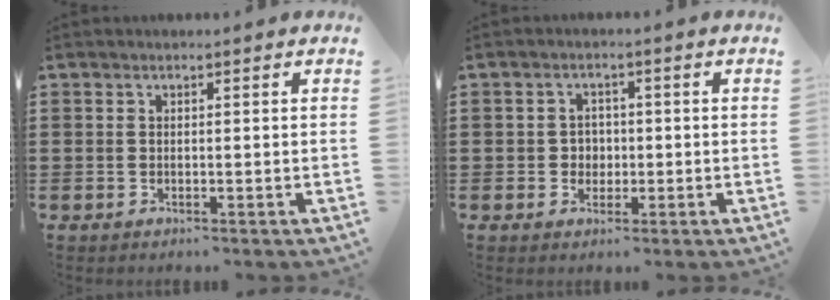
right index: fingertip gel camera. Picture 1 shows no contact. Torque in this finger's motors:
{"motor_torque": [0.01, 0.00, 0.01, 0.00]}